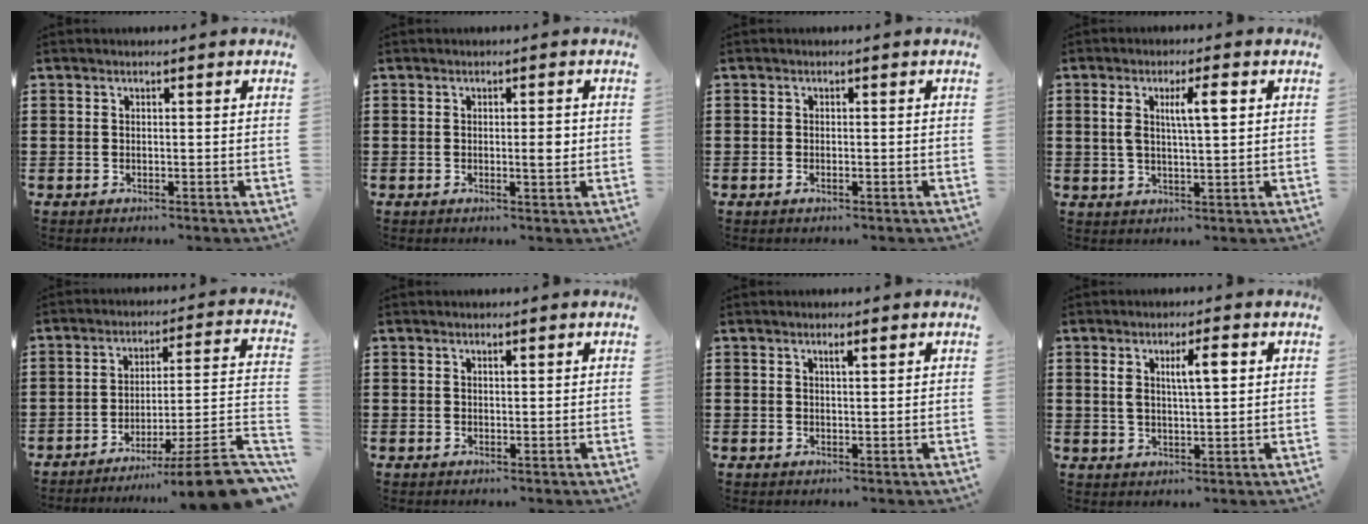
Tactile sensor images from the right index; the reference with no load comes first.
{"total": 2.3, "force": [0.0, 0.5, 2.2], "torque": [-0.042, -0.001, -0.001]}
{"total": 0.6, "force": [-0.3, 0.2, 0.5], "torque": [-0.011, -0.004, -0.006]}
{"total": 5.9, "force": [1.7, 1.5, 5.5], "torque": [-0.103, 0.004, 0.024]}
{"total": 9.1, "force": [-6.5, -0.1, 6.3], "torque": [-0.093, -0.003, -0.128]}
{"total": 0.6, "force": [0.3, 0.2, 0.4], "torque": [-0.009, 0.001, 0.007]}
{"total": 1.2, "force": [0.5, 0.2, 1.0], "torque": [-0.019, 0.002, 0.008]}
{"total": 5.0, "force": [1.6, 1.4, 4.5], "torque": [-0.077, 0.002, 0.020]}